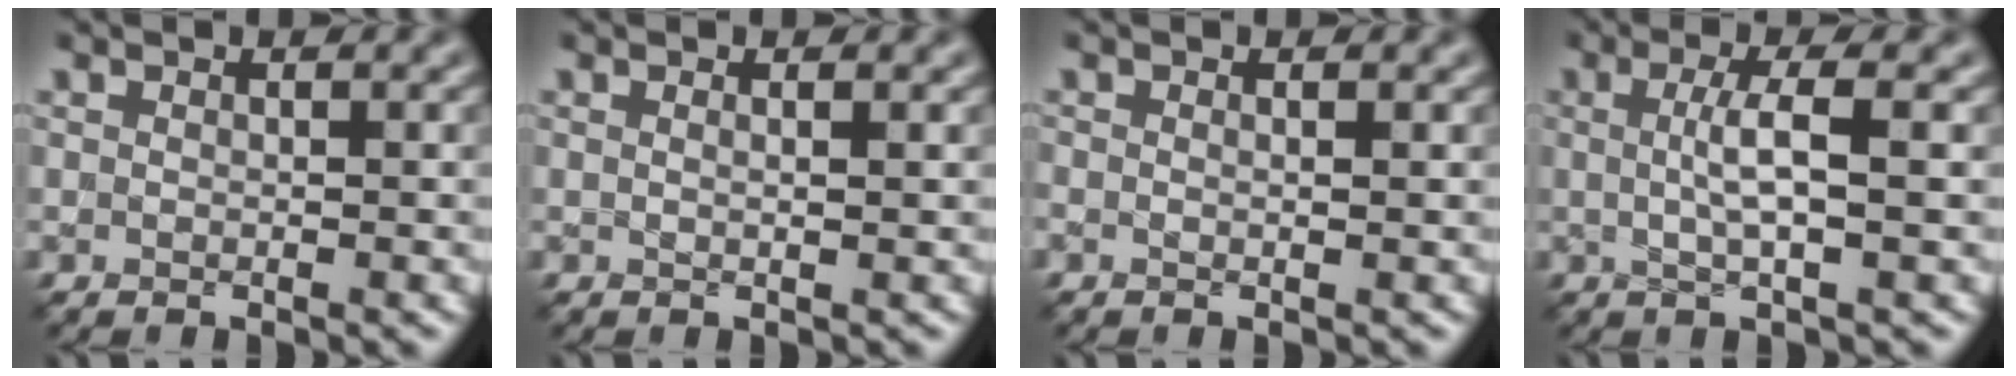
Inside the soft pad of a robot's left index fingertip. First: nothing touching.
{"total": 0.7, "force": [0.3, 0.1, 0.6], "torque": [-0.004, 0.000, 0.000]}
{"total": 0.6, "force": [0.2, 0.0, 0.6], "torque": [-0.008, -0.002, 0.000]}
{"total": 3.0, "force": [0.1, 0.3, 3.0], "torque": [-0.057, 0.003, 0.002]}